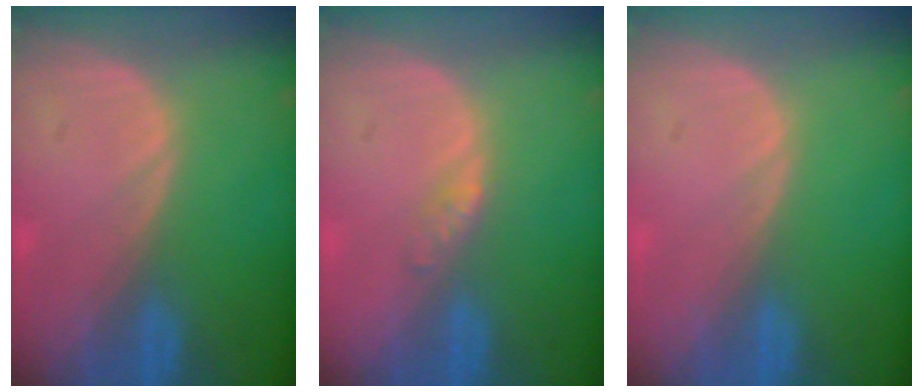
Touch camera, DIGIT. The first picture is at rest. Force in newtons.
{"total": 1.4, "press": 1.4, "slide": 0.1}
{"total": 0.0}